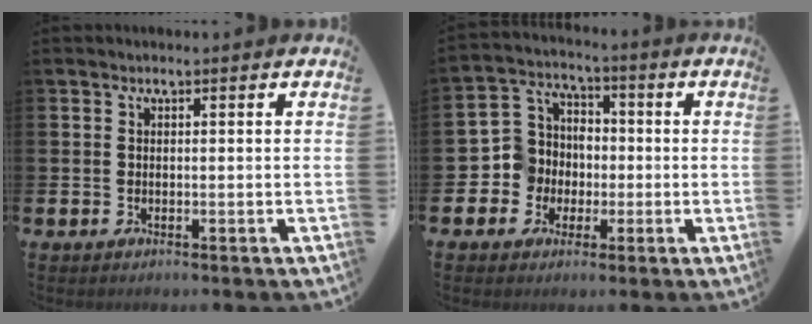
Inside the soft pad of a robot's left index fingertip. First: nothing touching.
{"total": 6.4, "force": [-1.0, 6.3, 0.6], "torque": [-0.061, 0.001, -0.024]}